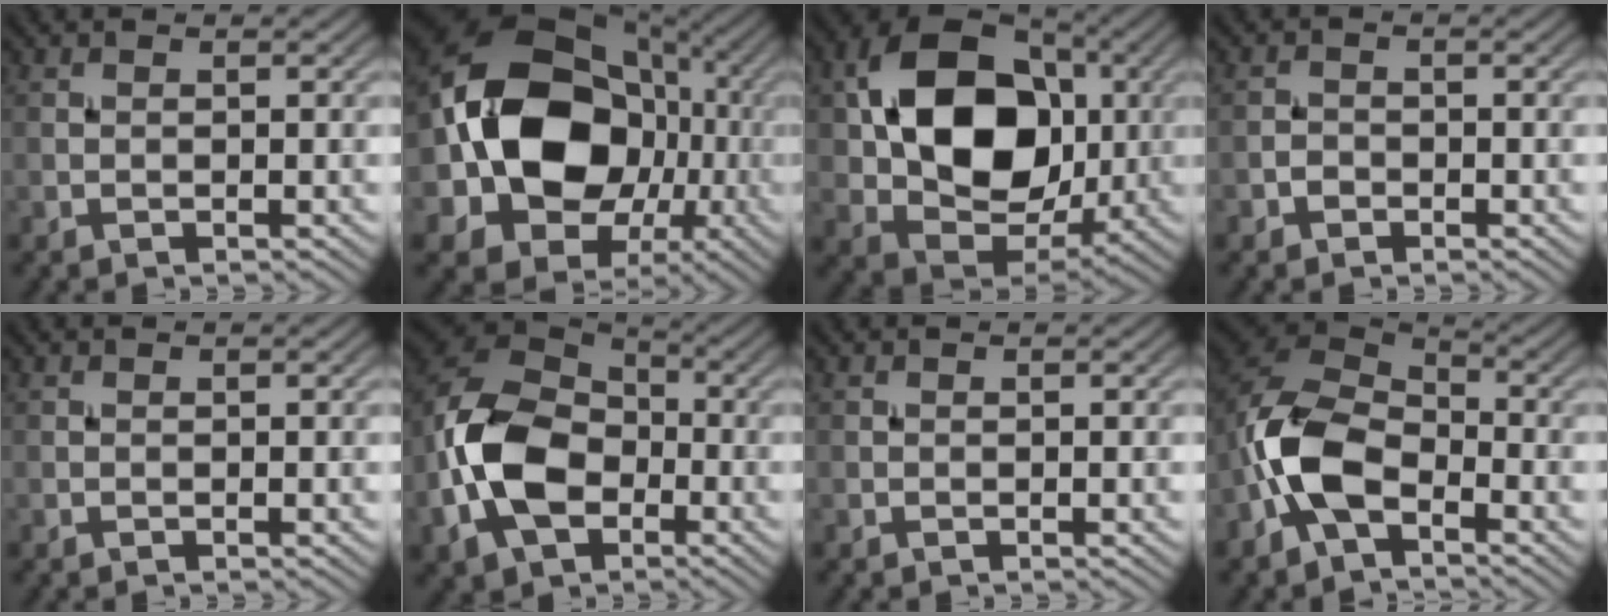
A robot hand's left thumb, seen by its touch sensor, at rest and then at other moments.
{"total": 17.6, "force": [-1.1, 13.9, 10.7], "torque": [-0.197, -0.010, -0.029]}
{"total": 15.7, "force": [2.0, 11.5, 10.5], "torque": [-0.192, 0.007, 0.037]}
{"total": 1.4, "force": [-0.9, 1.0, 0.5], "torque": [-0.006, 0.003, -0.020]}
{"total": 0.0}
{"total": 13.8, "force": [-3.6, 9.5, 9.4], "torque": [-0.230, -0.007, -0.082]}
{"total": 0.0}
{"total": 10.2, "force": [-4.1, 5.9, 7.2], "torque": [-0.162, 0.006, -0.100]}